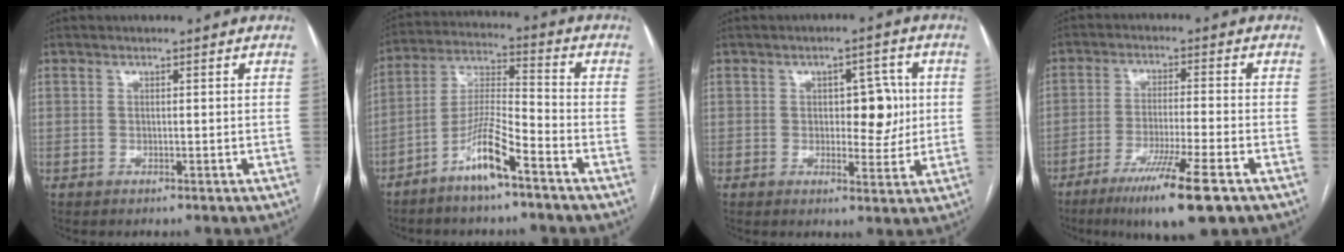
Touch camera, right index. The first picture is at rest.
{"total": 9.5, "force": [-5.9, 0.8, 7.4], "torque": [-0.156, -0.004, -0.117]}
{"total": 6.4, "force": [0.7, 3.2, 5.4], "torque": [-0.064, 0.011, 0.013]}
{"total": 11.4, "force": [-6.9, 0.1, 9.1], "torque": [-0.159, -0.032, -0.114]}